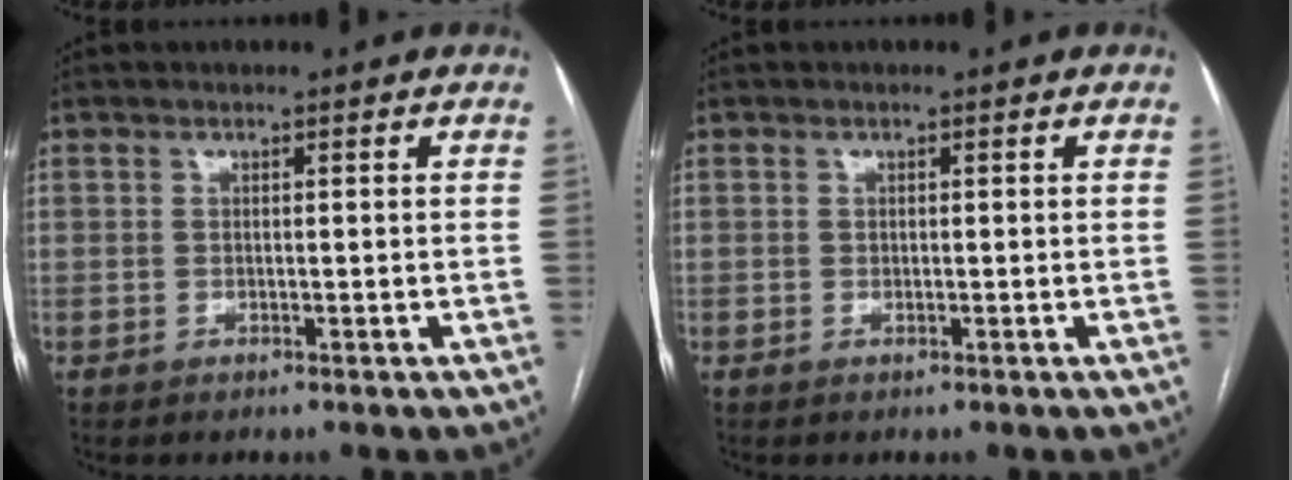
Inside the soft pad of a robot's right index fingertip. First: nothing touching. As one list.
[{"total": 0.0}]